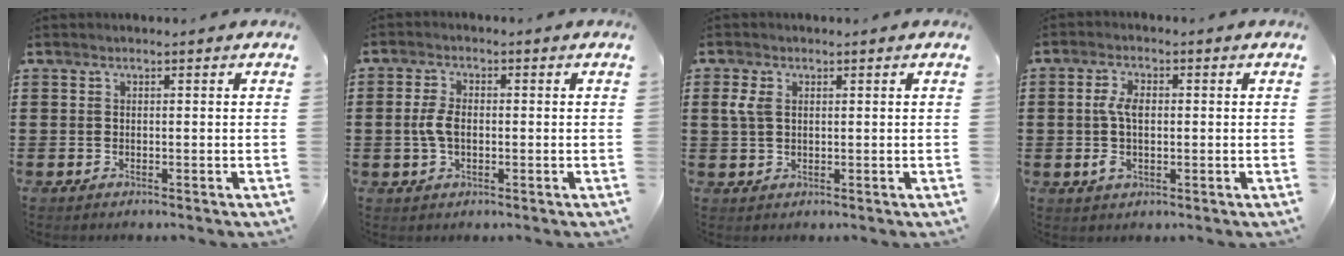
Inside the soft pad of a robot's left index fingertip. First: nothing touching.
{"total": 4.1, "force": [-0.2, 2.3, 3.3], "torque": [-0.079, 0.001, -0.007]}
{"total": 3.0, "force": [0.8, 1.9, 2.2], "torque": [-0.065, 0.003, 0.010]}
{"total": 5.0, "force": [-0.1, 2.6, 4.3], "torque": [-0.095, 0.002, -0.007]}